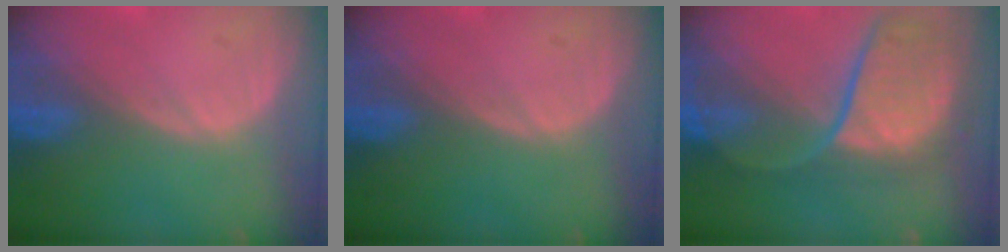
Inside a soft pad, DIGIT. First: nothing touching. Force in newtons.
{"total": 0.0}
{"total": 10.7, "press": 9.7, "slide": 4.4}